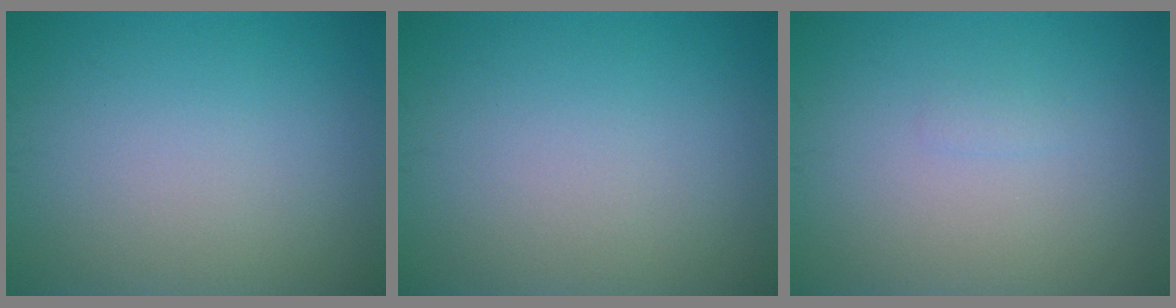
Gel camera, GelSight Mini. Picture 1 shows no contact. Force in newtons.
{"total": 0.0}
{"total": 0.5, "press": 0.5, "slide": 0.1}